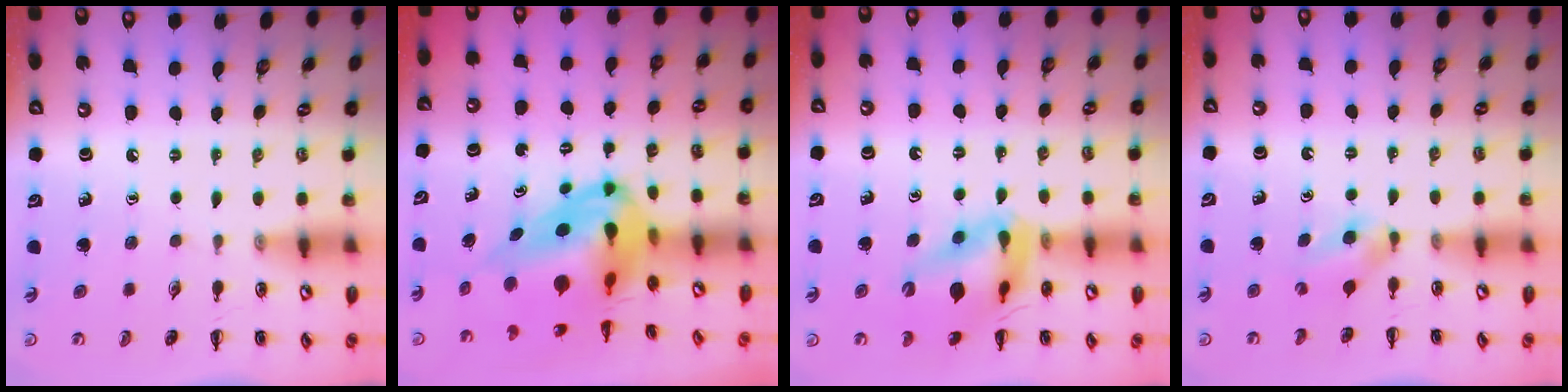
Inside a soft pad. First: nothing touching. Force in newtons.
{"total": 10.8, "press": 10.3, "slide": 3.2}
{"total": 13.1, "press": 12.7, "slide": 3.0}
{"total": 3.0, "press": 2.7, "slide": 1.3}